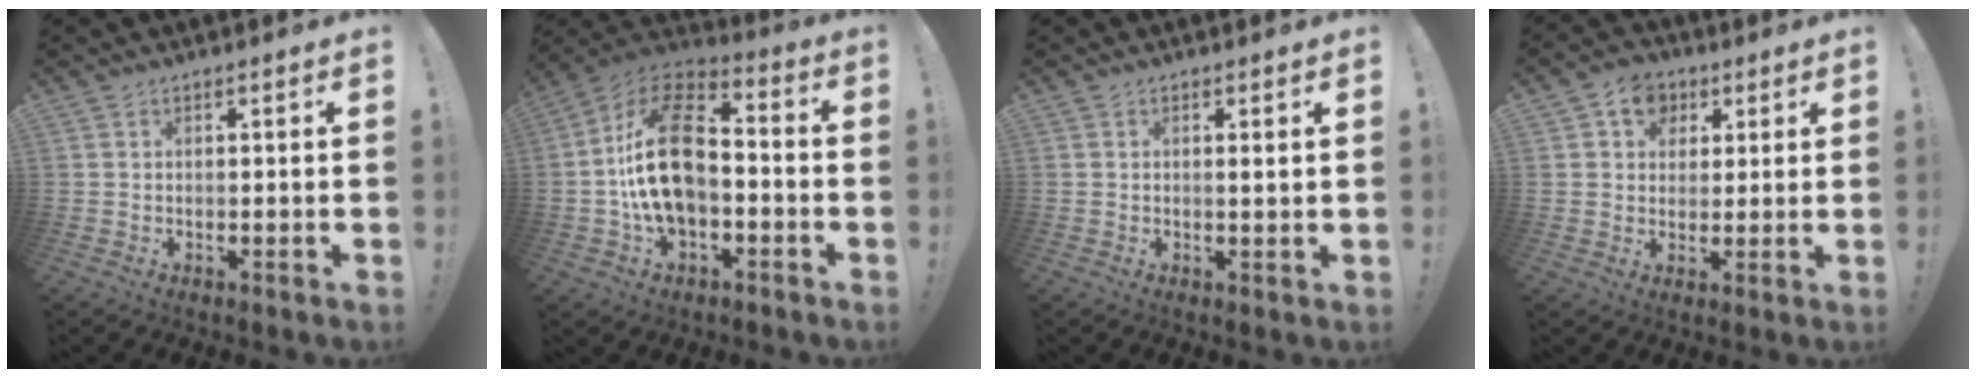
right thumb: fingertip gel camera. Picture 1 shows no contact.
{"total": 20.1, "force": [-1.7, 12.9, 15.4], "torque": [-0.286, 0.037, -0.023]}
{"total": 0.9, "force": [0.5, -0.1, 0.8], "torque": [-0.004, -0.006, 0.004]}
{"total": 8.4, "force": [3.5, 7.2, 2.7], "torque": [-0.036, -0.015, 0.069]}